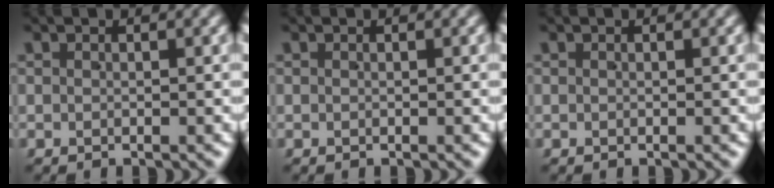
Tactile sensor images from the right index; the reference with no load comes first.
{"total": 0.0}
{"total": 0.0}